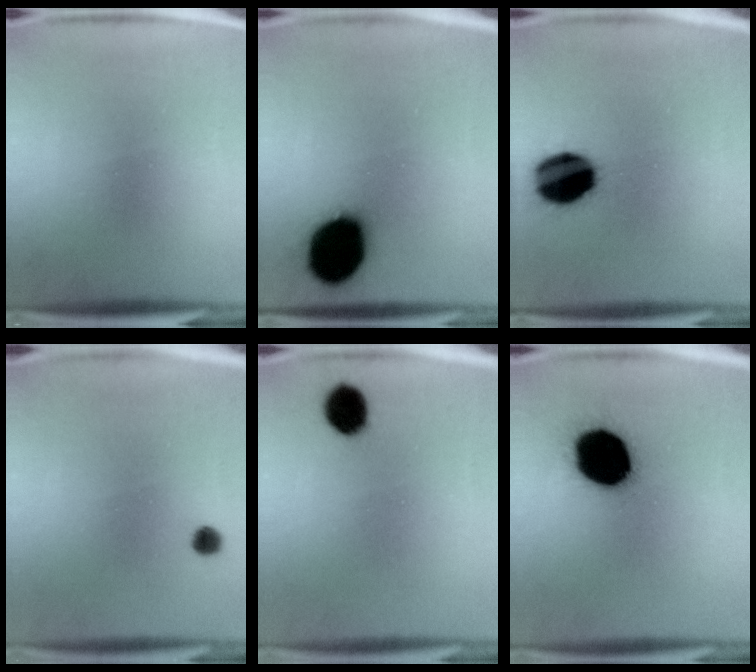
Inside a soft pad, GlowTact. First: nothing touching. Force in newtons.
{"total": 19.1}
{"total": 15.7}
{"total": 1.8}
{"total": 6.4}
{"total": 19.0}